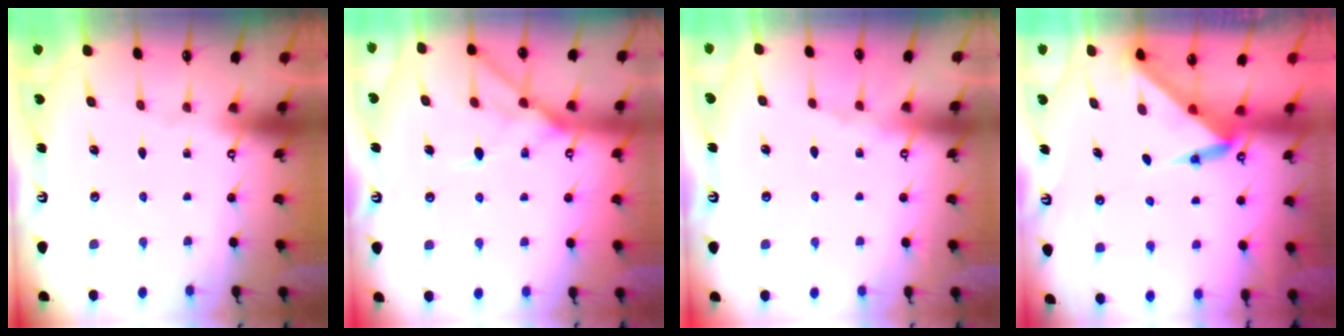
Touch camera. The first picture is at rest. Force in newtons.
{"total": 13.2, "press": 13.2, "slide": 1.2}
{"total": 3.7, "press": 3.7, "slide": 0.6}
{"total": 3.5, "press": 3.5, "slide": 0.2}